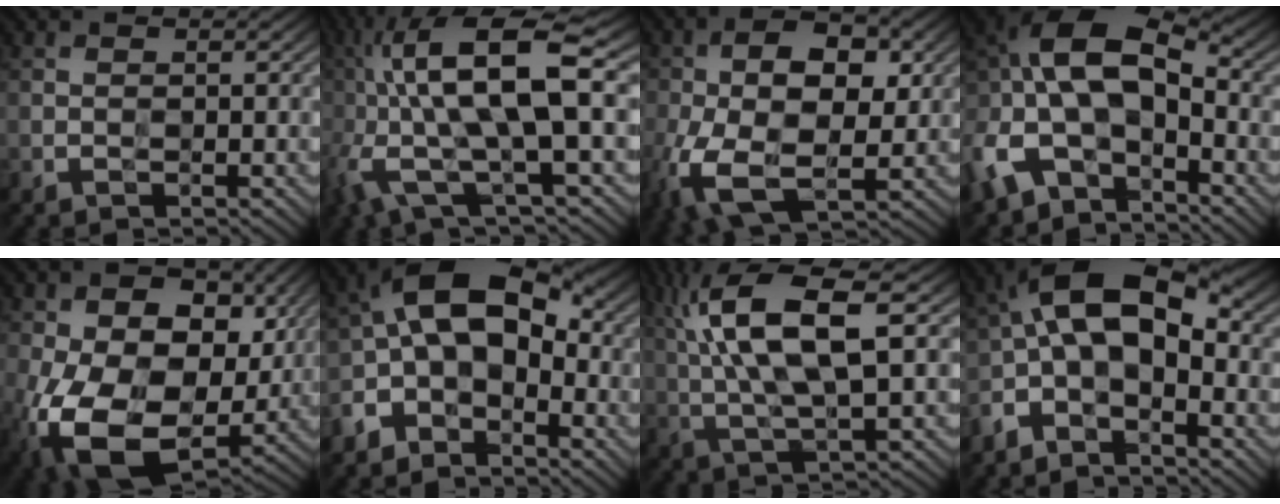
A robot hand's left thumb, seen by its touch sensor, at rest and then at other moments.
{"total": 14.5, "force": [-0.1, 3.1, 14.2], "torque": [-0.287, 0.019, -0.004]}
{"total": 13.9, "force": [-2.1, 7.9, 11.2], "torque": [-0.242, -0.014, -0.043]}
{"total": 14.1, "force": [-3.7, 8.6, 10.6], "torque": [-0.218, 0.006, -0.085]}
{"total": 17.2, "force": [-1.8, 11.4, 12.8], "torque": [-0.238, -0.038, -0.029]}
{"total": 11.4, "force": [-3.0, 6.9, 8.6], "torque": [-0.158, 0.019, -0.076]}
{"total": 13.2, "force": [3.7, 3.9, 12.0], "torque": [-0.252, 0.014, 0.071]}
{"total": 11.2, "force": [-2.2, 5.6, 9.5], "torque": [-0.184, 0.022, -0.059]}